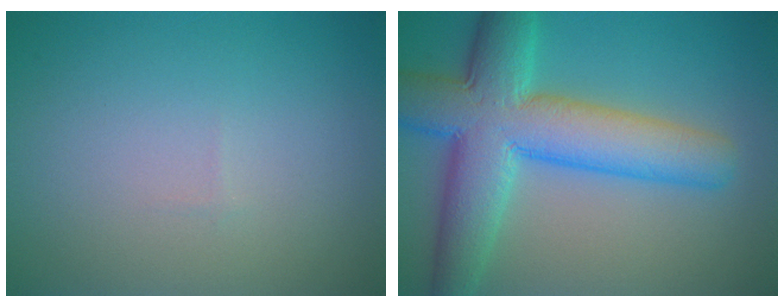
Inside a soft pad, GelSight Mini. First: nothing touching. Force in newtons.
{"total": 10.3, "press": 10.3, "slide": 0.2}